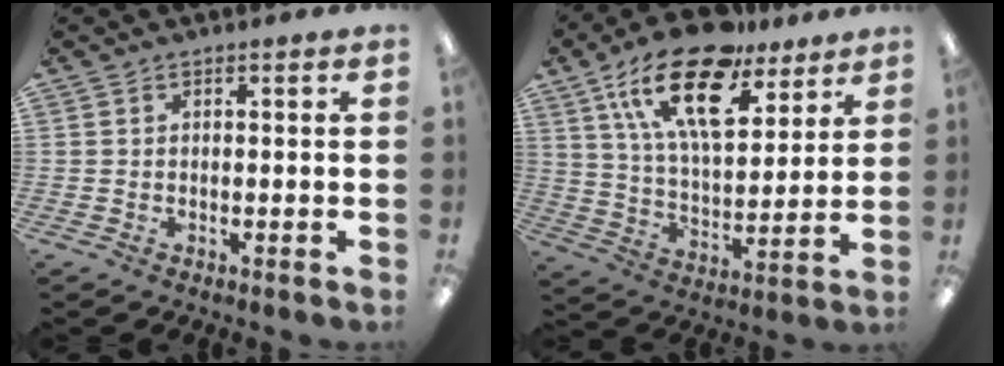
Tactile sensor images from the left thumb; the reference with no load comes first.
{"total": 21.7, "force": [13.2, 10.0, 13.9], "torque": [-0.237, -0.059, 0.231]}